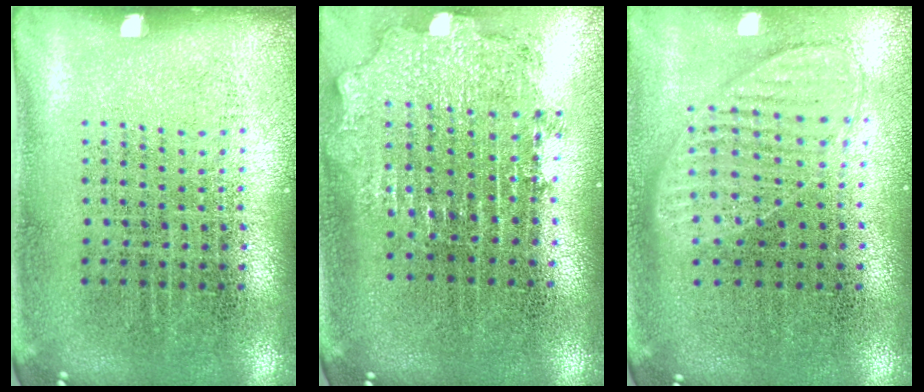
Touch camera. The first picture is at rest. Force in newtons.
{"total": 2.0, "press": 1.5, "slide": 1.3}
{"total": 1.0, "press": 1.0, "slide": 0.1}